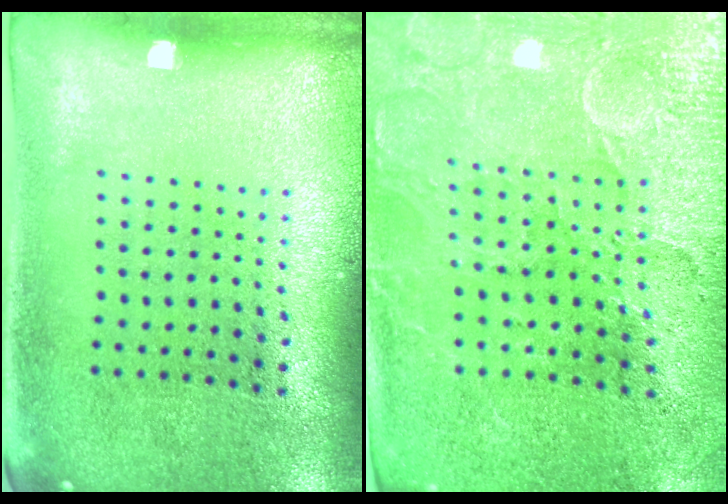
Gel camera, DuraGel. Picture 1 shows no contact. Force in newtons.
{"total": 3.4, "press": 3.3, "slide": 1.0}